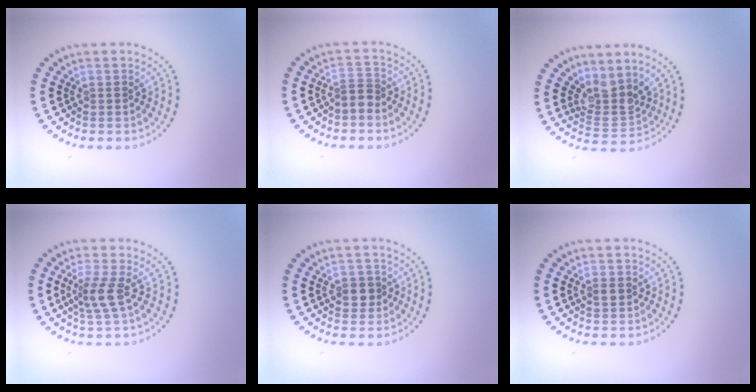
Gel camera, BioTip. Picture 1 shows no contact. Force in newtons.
{"total": 1.6, "press": 1.1, "slide": 1.1}
{"total": 3.3, "press": 2.5, "slide": 2.1}
{"total": 2.4, "press": 1.8, "slide": 1.6}
{"total": 1.9, "press": 1.8, "slide": 0.7}
{"total": 1.2, "press": 1.2, "slide": 0.0}